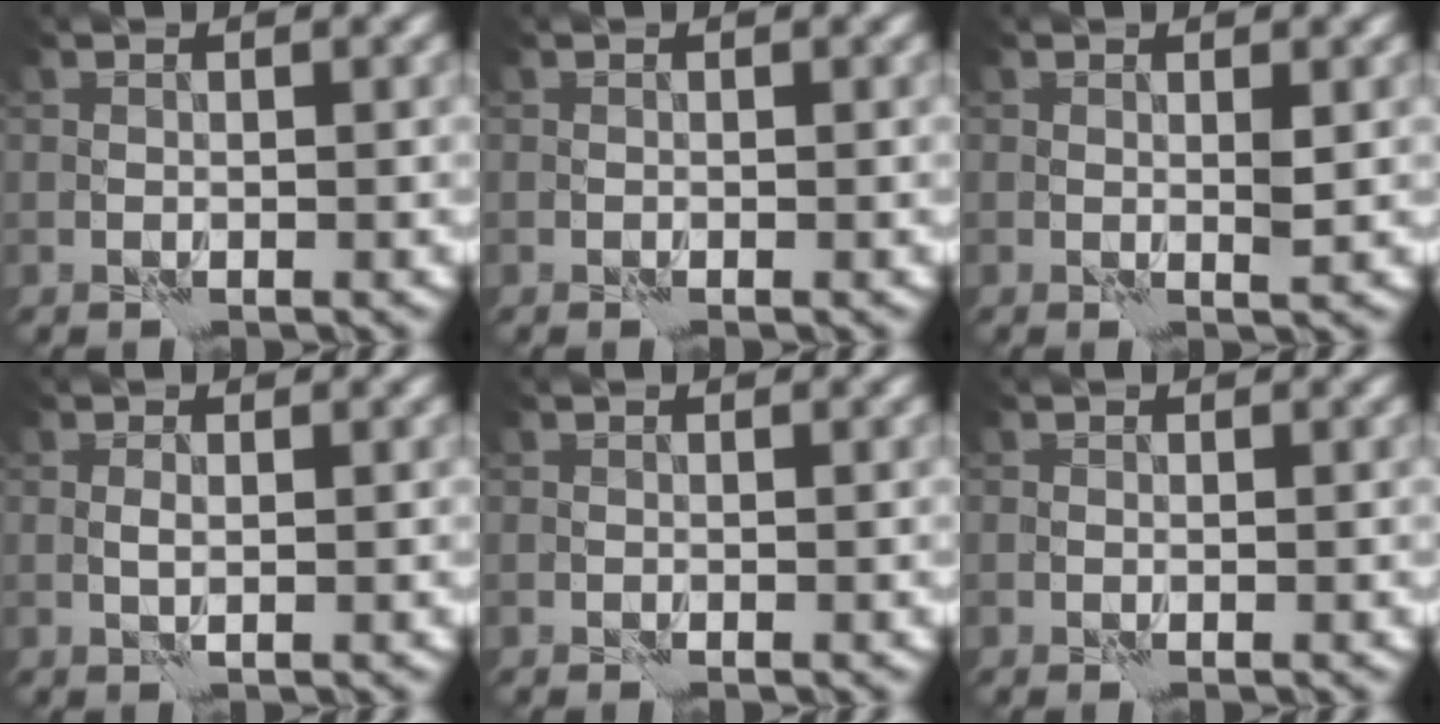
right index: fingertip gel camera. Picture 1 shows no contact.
{"total": 0.0}
{"total": 1.1, "force": [0.5, 0.1, 0.9], "torque": [-0.013, -0.005, 0.009]}
{"total": 0.7, "force": [0.4, 0.0, 0.6], "torque": [-0.015, -0.003, 0.007]}
{"total": 0.0}
{"total": 0.0}